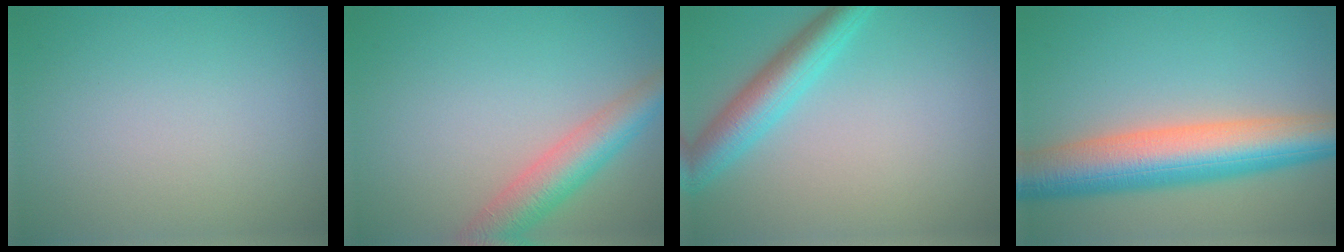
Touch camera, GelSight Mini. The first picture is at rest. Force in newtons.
{"total": 5.0, "press": 5.0, "slide": 0.2}
{"total": 4.5, "press": 4.5, "slide": 0.1}
{"total": 9.8, "press": 9.8, "slide": 0.2}